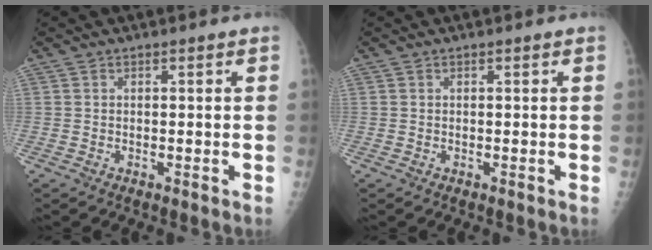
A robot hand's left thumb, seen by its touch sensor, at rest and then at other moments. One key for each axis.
{"total": 0.0}